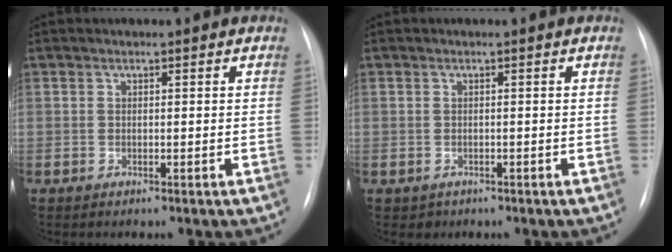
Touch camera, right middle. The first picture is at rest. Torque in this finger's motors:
{"motor_torque": [-0.57, -0.18, -0.04, -0.01]}